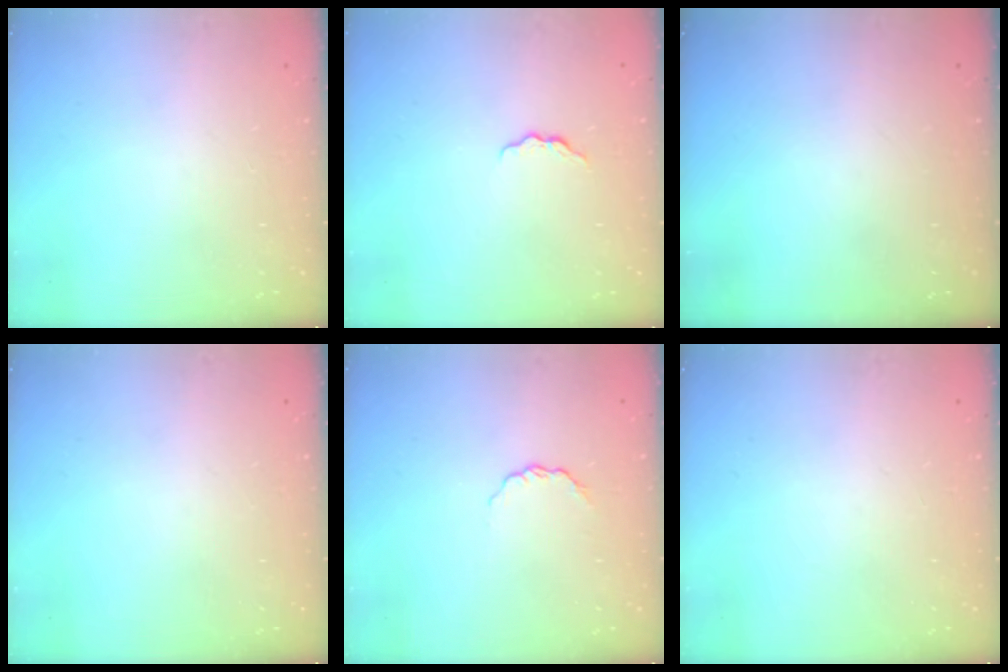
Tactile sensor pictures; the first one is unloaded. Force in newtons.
{"total": 4.1, "press": 4.1, "slide": 0.5}
{"total": 0.0}
{"total": 0.0}
{"total": 3.3, "press": 3.3, "slide": 0.3}
{"total": 0.0}